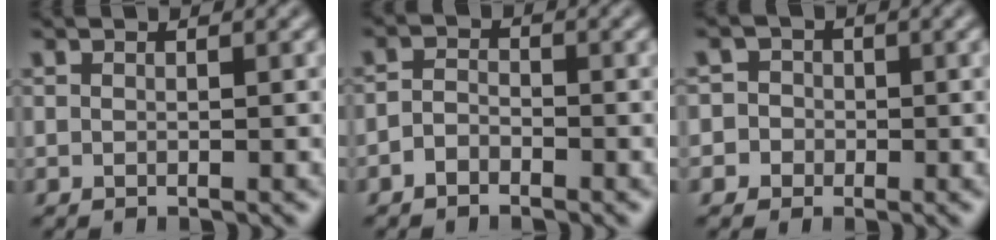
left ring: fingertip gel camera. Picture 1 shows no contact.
{"total": 1.6, "force": [-1.2, 0.9, 0.7], "torque": [-0.011, 0.006, -0.029]}
{"total": 3.9, "force": [-0.8, 3.8, 0.5], "torque": [0.032, 0.019, -0.044]}